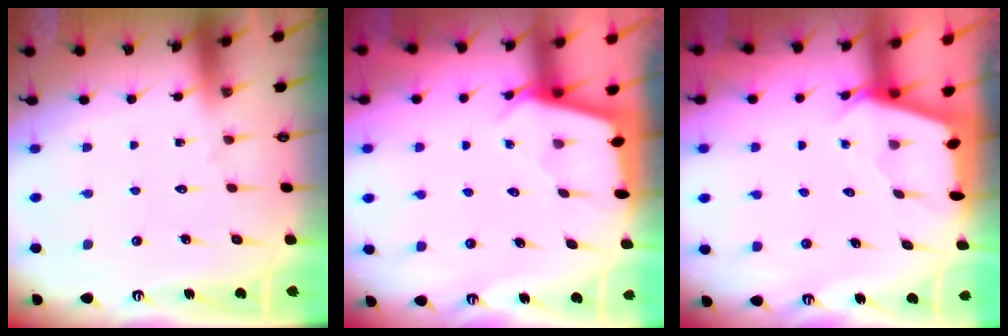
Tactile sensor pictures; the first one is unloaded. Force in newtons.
{"total": 2.3, "press": 2.3, "slide": 0.3}
{"total": 2.4, "press": 2.4, "slide": 0.3}